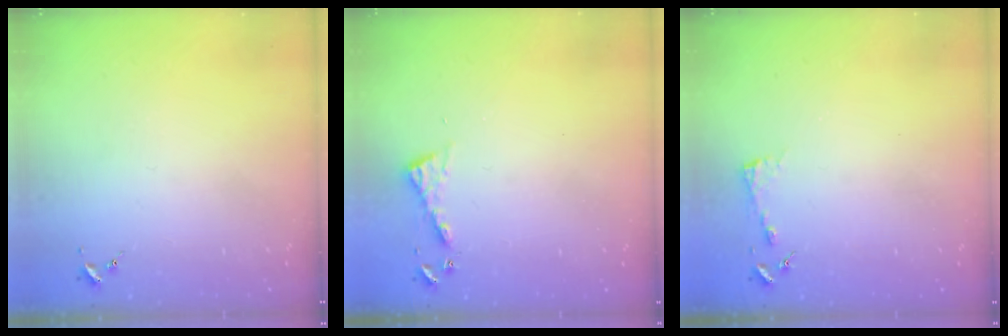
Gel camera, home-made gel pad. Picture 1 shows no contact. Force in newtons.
{"total": 5.8, "press": 5.8, "slide": 0.5}
{"total": 3.1, "press": 3.1, "slide": 0.3}